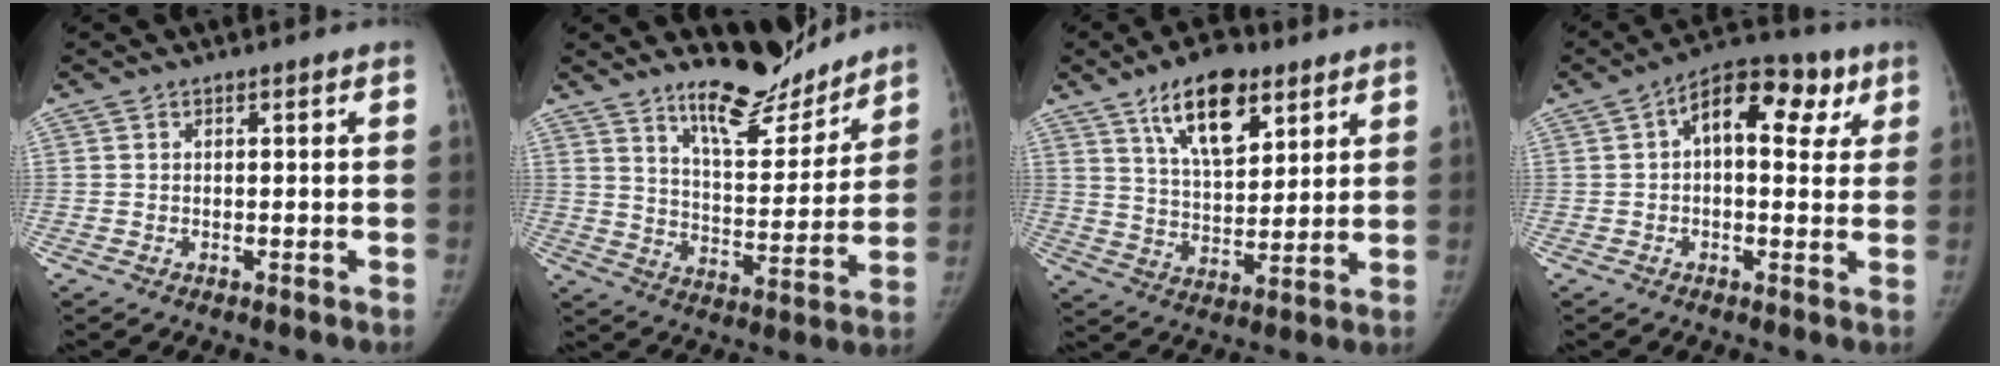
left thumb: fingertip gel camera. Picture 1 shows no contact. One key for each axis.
{"total": 13.1, "fx": 11.6, "fy": 3.6, "fz": 4.9, "tx": -0.039, "ty": -0.091, "tz": 0.192}
{"total": 14.0, "fx": 8.0, "fy": 6.6, "fz": 9.4, "tx": -0.118, "ty": -0.036, "tz": 0.140}
{"total": 13.4, "fx": 4.4, "fy": 7.5, "fz": 10.2, "tx": -0.109, "ty": 0.021, "tz": 0.057}